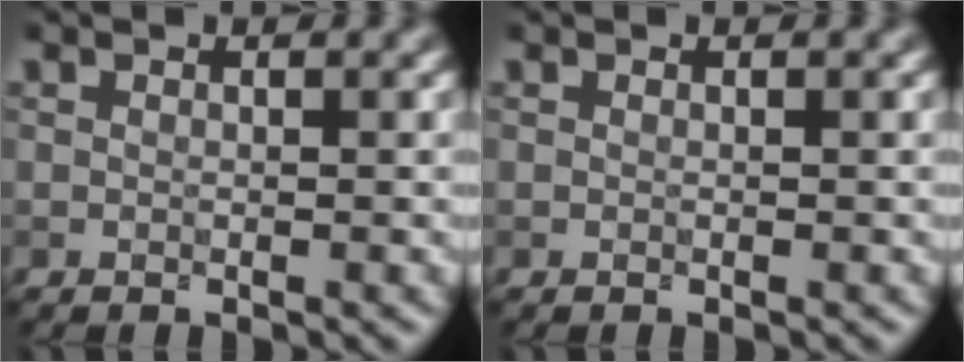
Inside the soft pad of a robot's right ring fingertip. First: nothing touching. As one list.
[{"total": 0.0}]